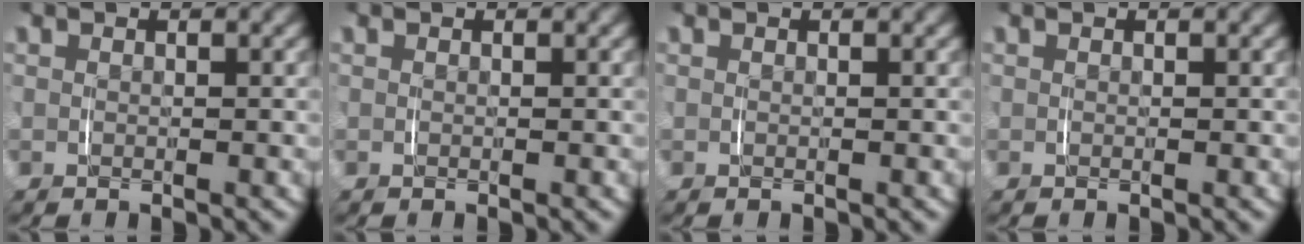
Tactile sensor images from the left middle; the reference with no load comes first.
{"total": 0.0}
{"total": 0.0}
{"total": 0.0}